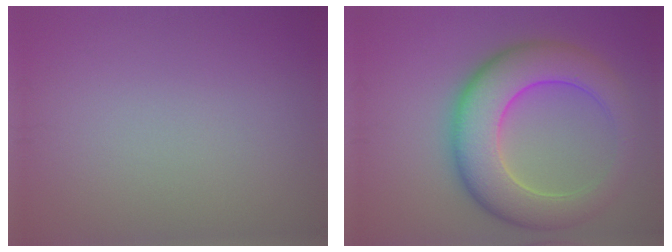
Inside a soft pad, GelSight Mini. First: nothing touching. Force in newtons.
{"total": 9.1, "press": 9.1, "slide": 0.4}